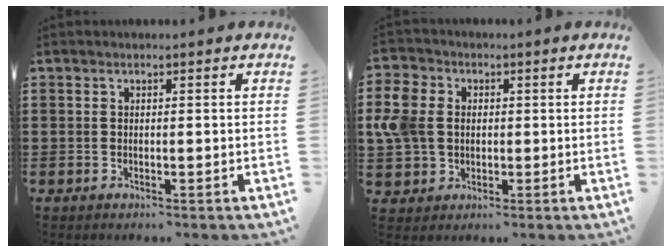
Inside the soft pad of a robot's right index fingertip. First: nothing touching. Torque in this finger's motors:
{"motor_torque": [0.65, -0.35, 0.51, 0.17]}